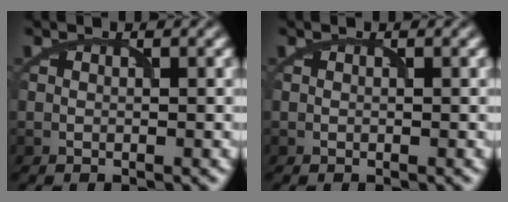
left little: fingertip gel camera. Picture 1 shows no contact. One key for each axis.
{"total": 0.0}